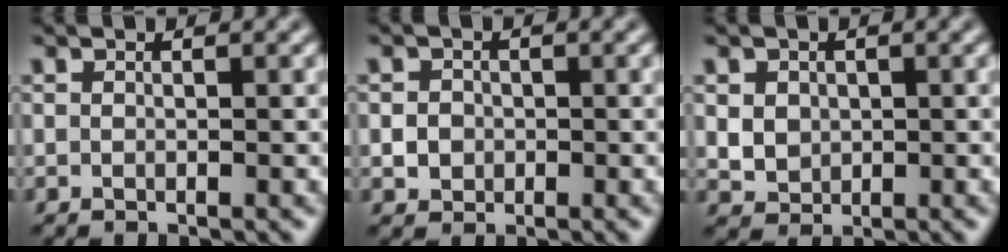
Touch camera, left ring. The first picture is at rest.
{"total": 1.7, "force": [-0.1, 1.6, 0.6], "torque": [-0.001, -0.004, 0.000]}
{"total": 2.7, "force": [0.7, 2.3, 1.2], "torque": [-0.032, 0.003, 0.024]}